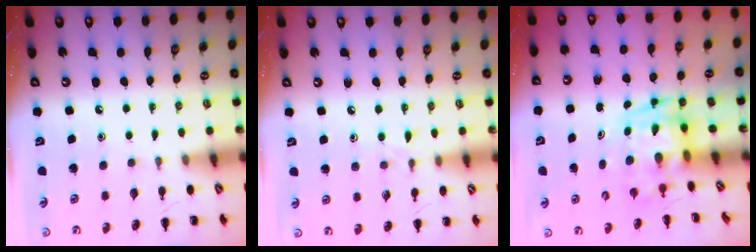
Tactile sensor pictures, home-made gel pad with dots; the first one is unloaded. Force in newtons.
{"total": 5.5, "press": 5.1, "slide": 2.0}
{"total": 3.5, "press": 3.4, "slide": 0.7}